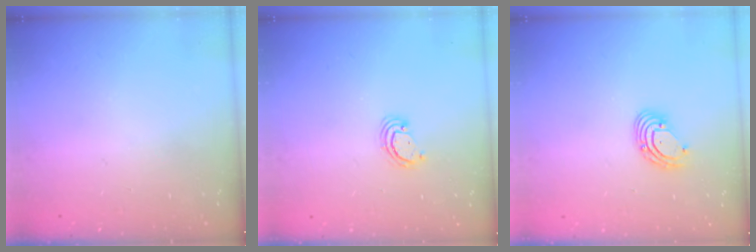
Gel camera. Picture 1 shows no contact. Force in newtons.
{"total": 2.5, "press": 2.5, "slide": 0.3}
{"total": 4.8, "press": 4.7, "slide": 0.5}